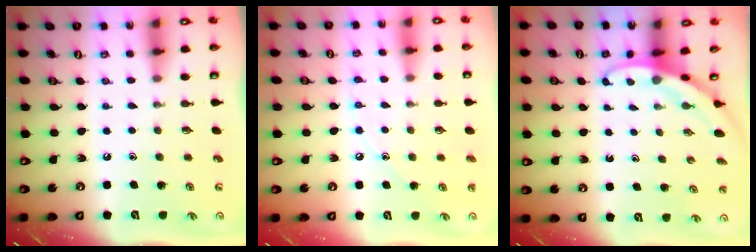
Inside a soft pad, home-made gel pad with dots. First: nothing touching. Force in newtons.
{"total": 6.3, "press": 6.2, "slide": 0.7}
{"total": 2.9, "press": 2.9, "slide": 0.1}